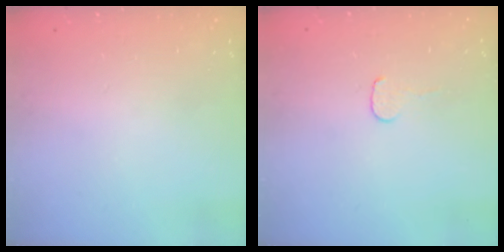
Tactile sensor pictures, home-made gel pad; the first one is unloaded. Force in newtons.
{"total": 3.7, "press": 3.6, "slide": 0.3}